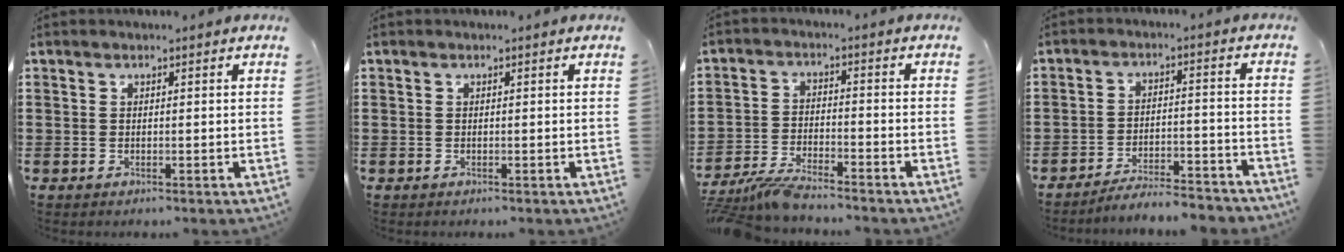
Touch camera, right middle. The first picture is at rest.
{"total": 0.0}
{"total": 5.1, "force": [-4.7, 0.1, 1.8], "torque": [-0.051, -0.013, -0.094]}
{"total": 5.3, "force": [-5.1, 0.3, 1.2], "torque": [-0.028, -0.002, -0.105]}